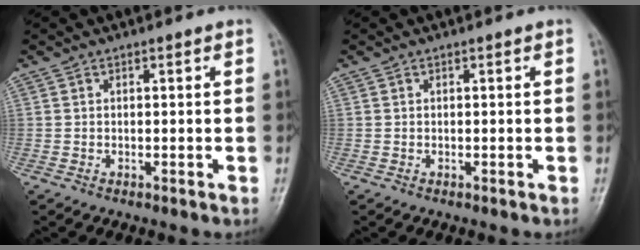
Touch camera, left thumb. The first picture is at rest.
{"total": 0.0}